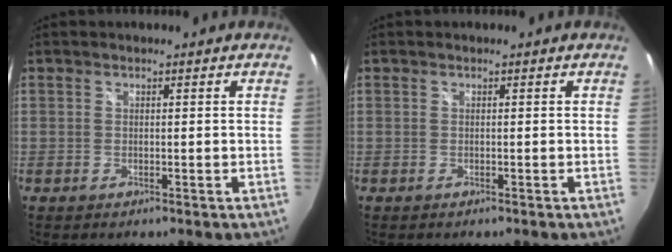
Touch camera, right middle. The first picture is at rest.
{"total": 0.0}